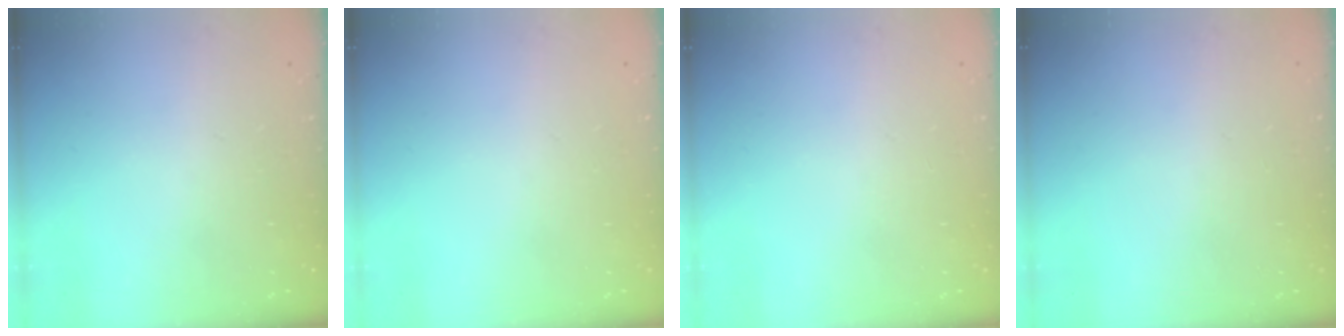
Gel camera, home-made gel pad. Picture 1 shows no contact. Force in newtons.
{"total": 0.0}
{"total": 0.0}
{"total": 0.6, "press": 0.6, "slide": 0.2}